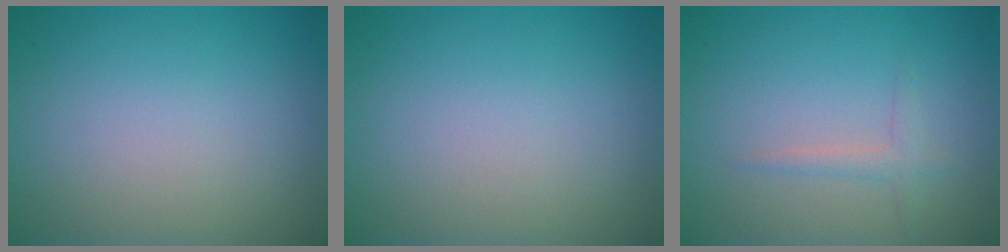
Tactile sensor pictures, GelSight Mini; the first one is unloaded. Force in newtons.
{"total": 0.0}
{"total": 1.3, "press": 1.3, "slide": 0.1}